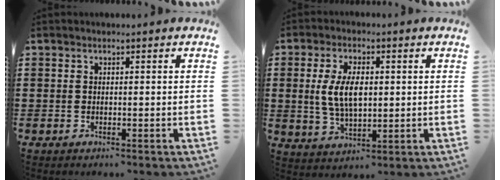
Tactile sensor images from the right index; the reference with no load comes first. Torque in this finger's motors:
{"motor_torque": [1.11, -0.08, 0.50, 0.21]}